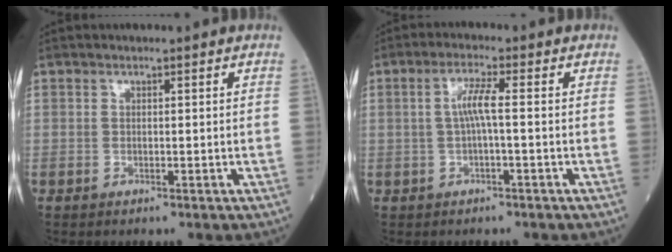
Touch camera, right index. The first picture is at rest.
{"total": 3.5, "force": [0.0, 0.1, 3.5], "torque": [-0.070, 0.008, 0.001]}